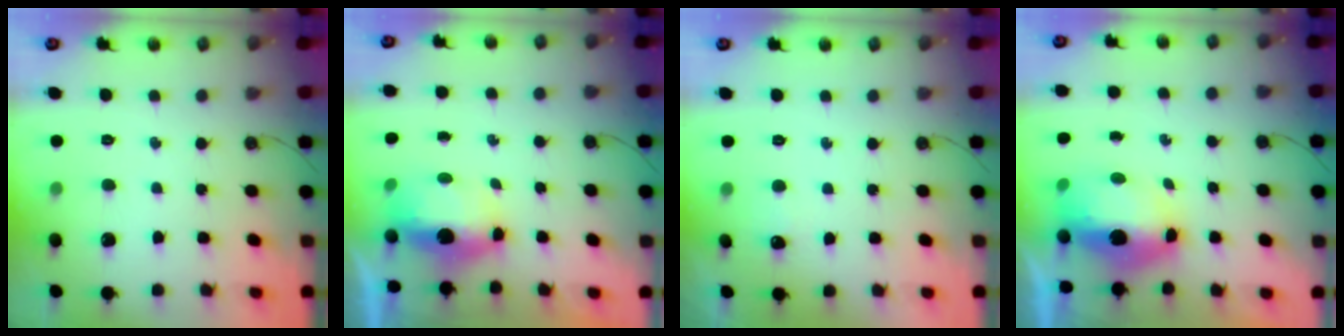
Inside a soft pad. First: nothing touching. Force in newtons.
{"total": 6.7, "press": 6.6, "slide": 1.0}
{"total": 3.9, "press": 3.8, "slide": 0.9}
{"total": 7.6, "press": 7.5, "slide": 1.1}